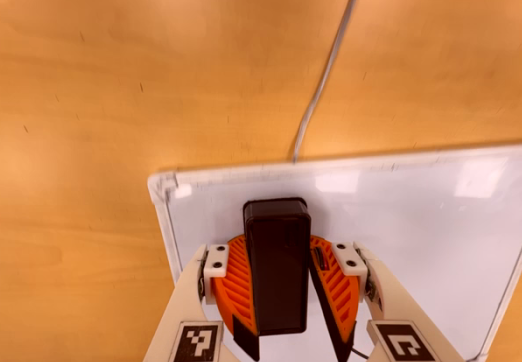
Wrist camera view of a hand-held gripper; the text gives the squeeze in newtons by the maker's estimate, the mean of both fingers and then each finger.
{"total": 10.3, "left": 12.4, "right": 8.1}